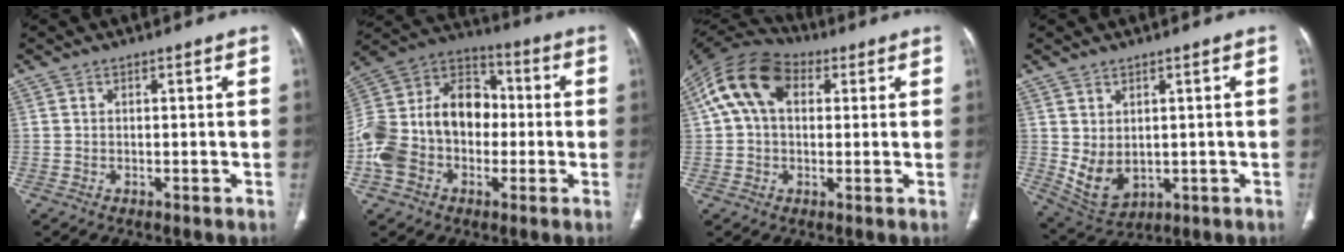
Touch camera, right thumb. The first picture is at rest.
{"total": 21.4, "force": [-2.4, 15.7, 14.4], "torque": [-0.283, 0.049, -0.044]}
{"total": 13.7, "force": [3.8, 9.0, 9.7], "torque": [-0.178, 0.037, 0.061]}
{"total": 7.1, "force": [0.2, 4.8, 5.2], "torque": [-0.087, -0.009, 0.031]}